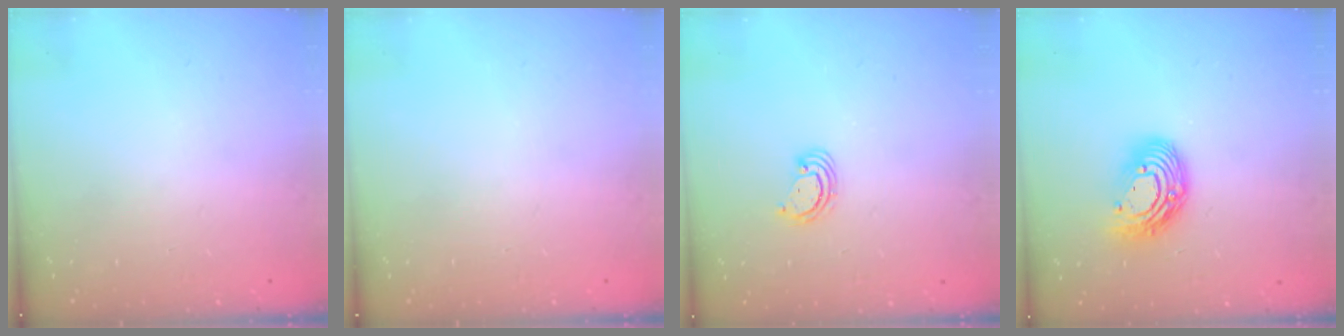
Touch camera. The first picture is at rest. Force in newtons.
{"total": 0.0}
{"total": 2.5, "press": 2.5, "slide": 0.3}
{"total": 12.7, "press": 12.7, "slide": 1.2}